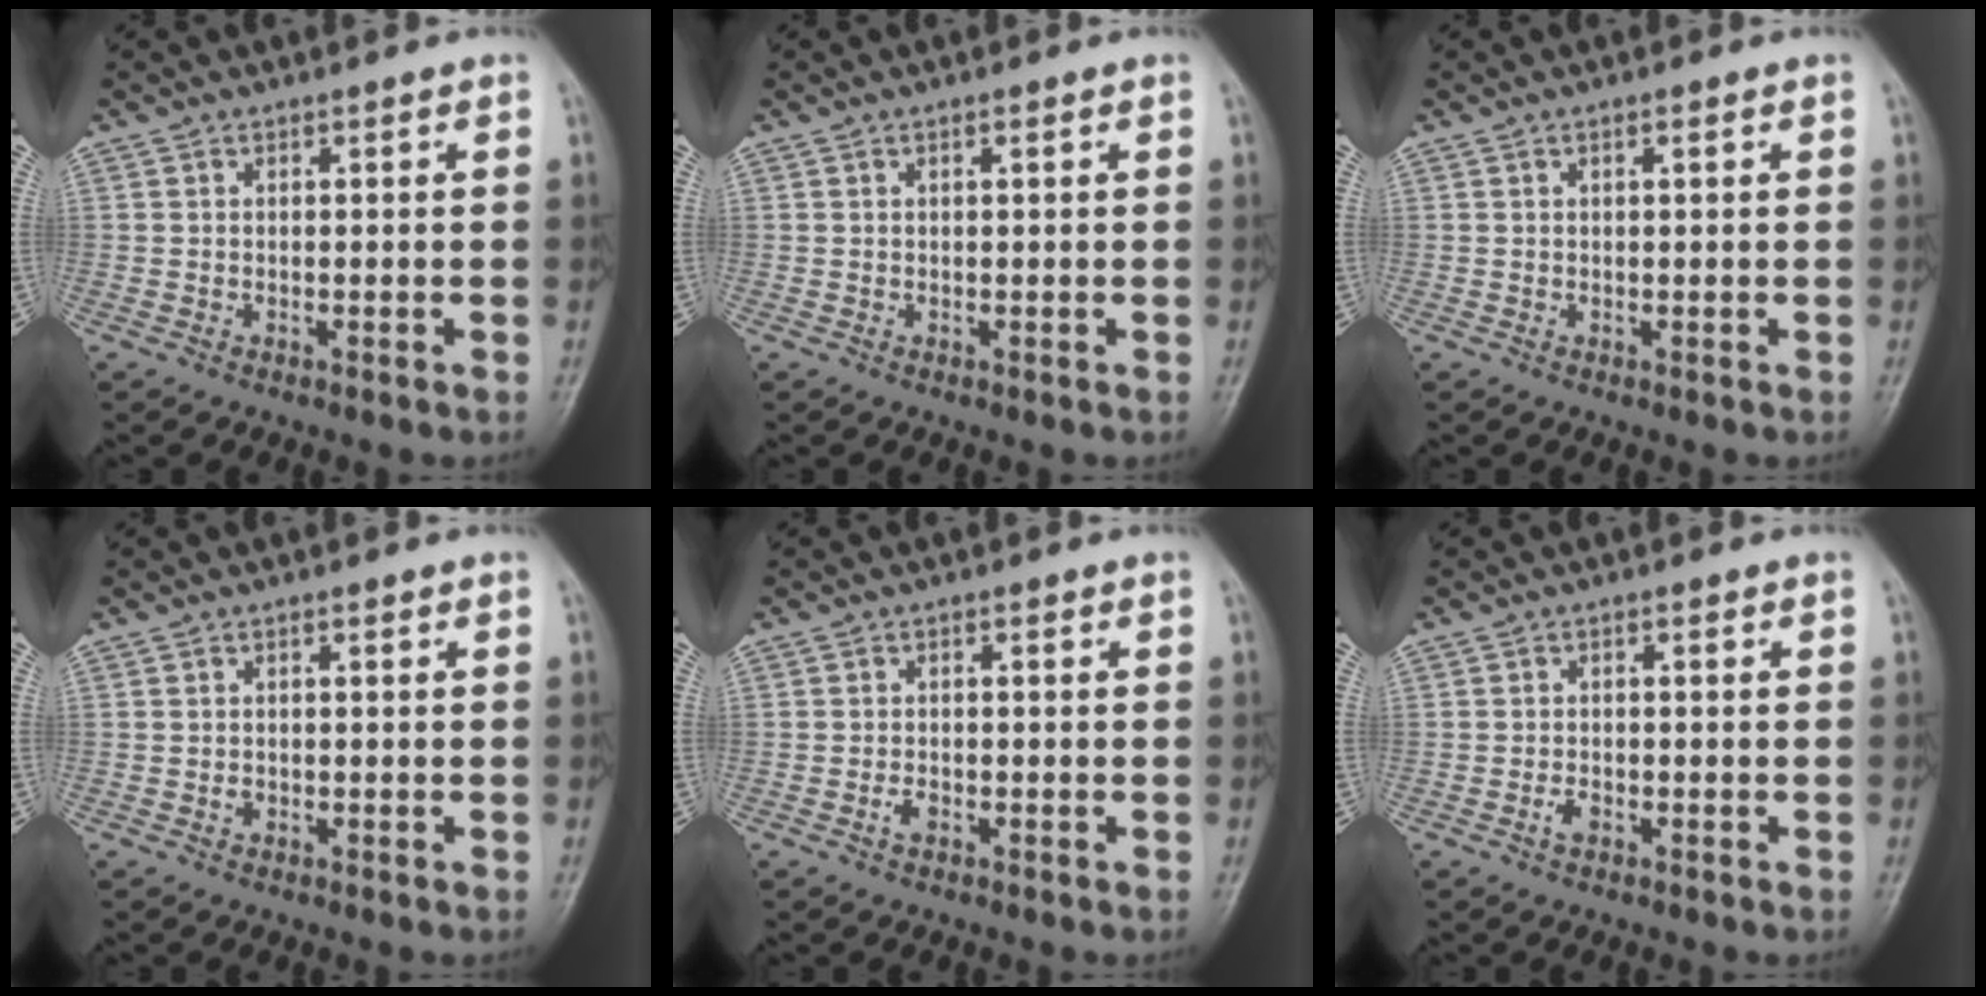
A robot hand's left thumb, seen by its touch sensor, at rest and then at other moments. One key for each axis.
{"total": 0.6, "fx": 0.3, "fy": 0.2, "fz": 0.6, "tx": -0.012, "ty": 0.001, "tz": 0.004}
{"total": 0.8, "fx": 0.4, "fy": 0.3, "fz": 0.7, "tx": -0.013, "ty": 0.001, "tz": 0.005}
{"total": 1.0, "fx": -0.2, "fy": 0.8, "fz": 0.6, "tx": -0.003, "ty": 0.002, "tz": -0.004}
{"total": 1.7, "fx": -0.8, "fy": 1.0, "fz": 1.2, "tx": -0.020, "ty": 0.005, "tz": -0.016}
{"total": 1.8, "fx": -0.9, "fy": 1.0, "fz": 1.2, "tx": -0.021, "ty": 0.006, "tz": -0.018}